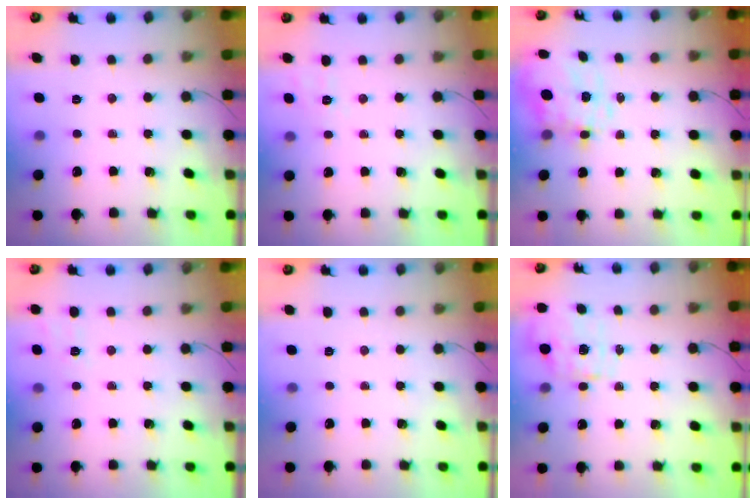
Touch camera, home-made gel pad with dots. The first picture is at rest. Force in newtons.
{"total": 3.3, "press": 2.7, "slide": 1.9}
{"total": 9.6, "press": 9.4, "slide": 1.9}
{"total": 6.1, "press": 5.8, "slide": 1.8}
{"total": 2.4, "press": 2.3, "slide": 0.5}
{"total": 1.5, "press": 1.5, "slide": 0.5}